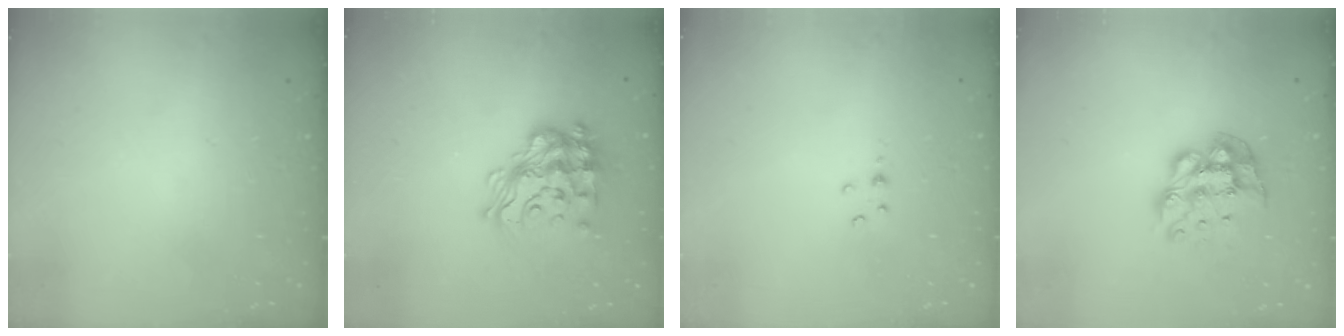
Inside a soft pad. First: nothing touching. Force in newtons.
{"total": 18.7, "press": 18.7, "slide": 1.2}
{"total": 2.0, "press": 2.0, "slide": 0.3}
{"total": 11.2, "press": 11.2, "slide": 0.9}